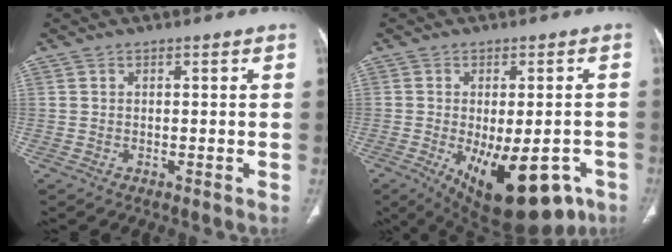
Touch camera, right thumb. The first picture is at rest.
{"total": 18.5, "force": [-8.1, 8.5, 14.3], "torque": [-0.164, -0.003, -0.096]}